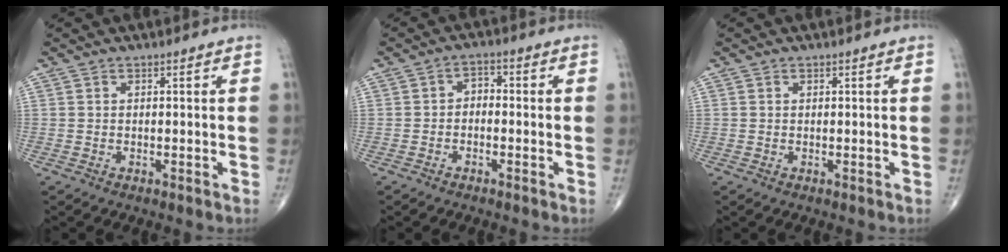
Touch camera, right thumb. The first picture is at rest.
{"total": 2.7, "force": [-0.8, 1.9, 1.8], "torque": [-0.017, 0.020, -0.026]}
{"total": 0.0}